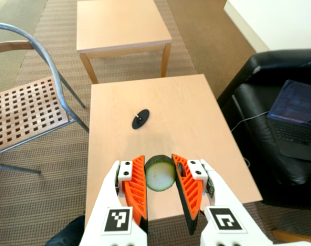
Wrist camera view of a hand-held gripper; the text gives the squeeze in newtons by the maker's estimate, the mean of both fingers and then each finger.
{"total": 12.0, "left": 12.5, "right": 11.5}